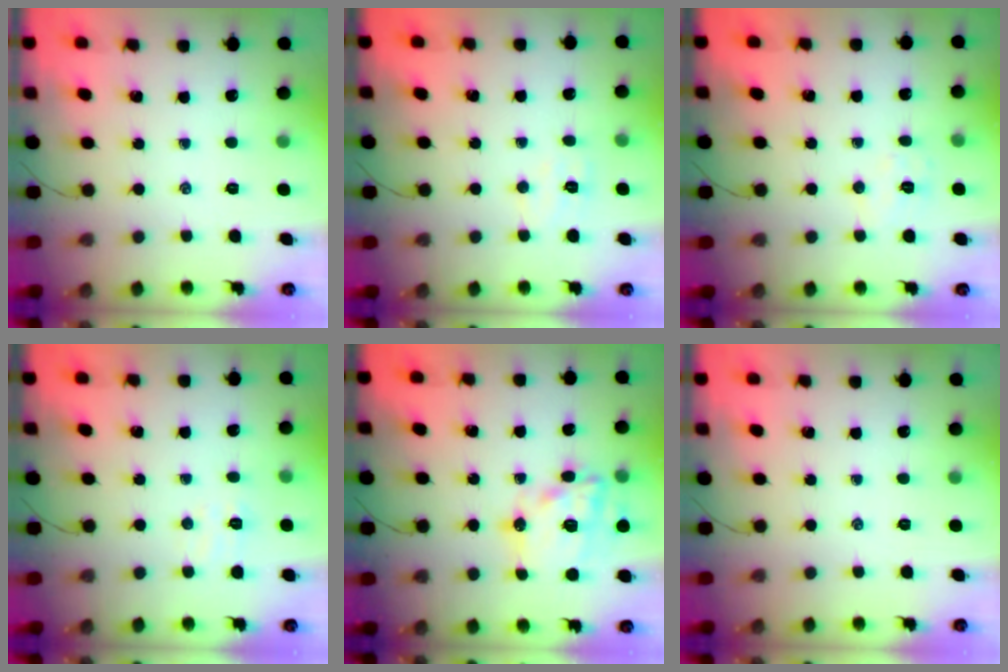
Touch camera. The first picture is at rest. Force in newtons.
{"total": 5.8, "press": 5.7, "slide": 1.1}
{"total": 6.2, "press": 6.1, "slide": 0.9}
{"total": 4.3, "press": 4.1, "slide": 1.3}
{"total": 18.3, "press": 17.9, "slide": 3.8}
{"total": 0.0}